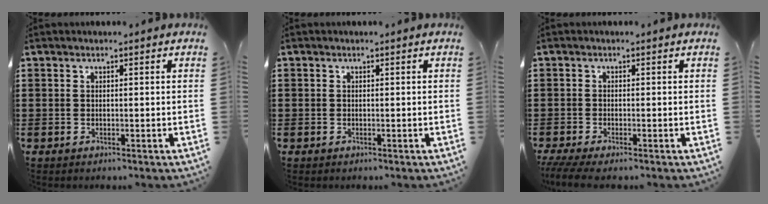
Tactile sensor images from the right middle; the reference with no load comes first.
{"total": 0.6, "force": [-0.2, 0.5, 0.0], "torque": [-0.001, 0.005, -0.005]}
{"total": 1.7, "force": [-1.3, 0.0, 1.0], "torque": [-0.025, -0.005, -0.028]}